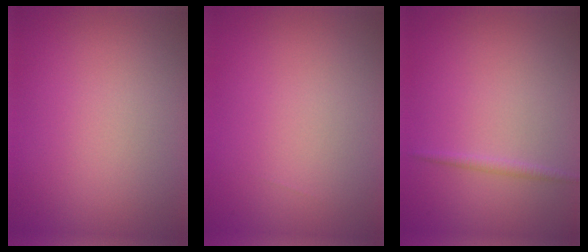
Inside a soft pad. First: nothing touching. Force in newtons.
{"total": 0.0}
{"total": 0.8, "press": 0.8, "slide": 0.1}